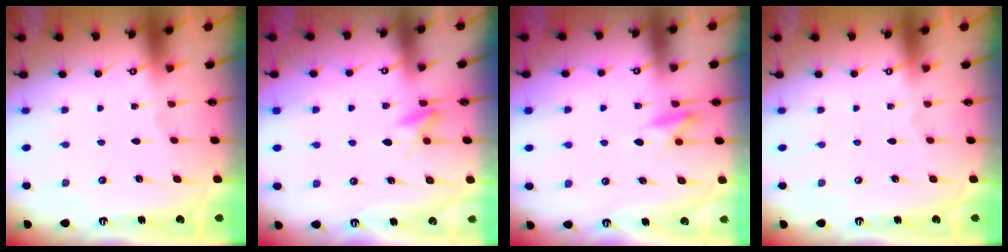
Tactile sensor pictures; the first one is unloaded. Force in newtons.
{"total": 6.0, "press": 5.7, "slide": 1.7}
{"total": 9.1, "press": 9.0, "slide": 1.4}
{"total": 0.0}